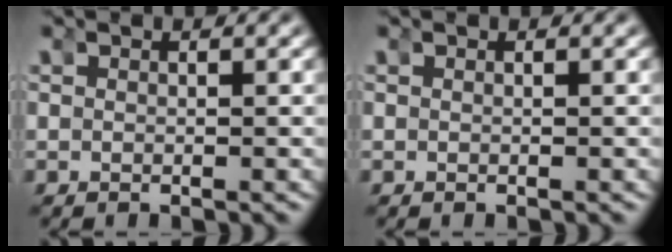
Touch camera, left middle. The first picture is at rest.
{"total": 0.0}